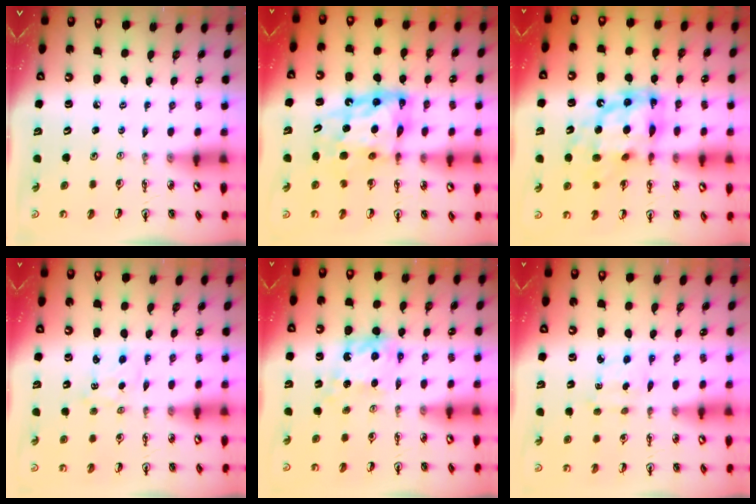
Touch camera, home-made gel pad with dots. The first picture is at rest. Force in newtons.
{"total": 11.8, "press": 11.8, "slide": 0.8}
{"total": 16.0, "press": 16.0, "slide": 1.4}
{"total": 2.1, "press": 2.1, "slide": 0.2}
{"total": 8.7, "press": 8.7, "slide": 0.5}
{"total": 2.7, "press": 2.6, "slide": 0.6}